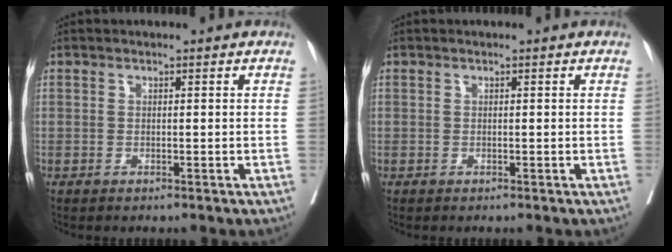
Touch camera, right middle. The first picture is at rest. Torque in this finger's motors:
{"motor_torque": [0.00, 0.00, 0.00, 0.00]}